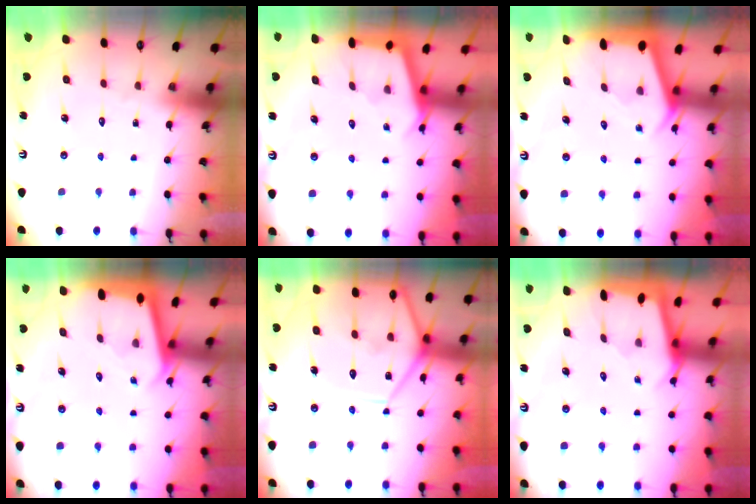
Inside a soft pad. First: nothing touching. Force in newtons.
{"total": 2.8, "press": 2.8, "slide": 0.3}
{"total": 2.2, "press": 2.2, "slide": 0.3}
{"total": 2.0, "press": 2.0, "slide": 0.1}
{"total": 16.4, "press": 16.2, "slide": 2.0}
{"total": 1.7, "press": 1.7, "slide": 0.2}